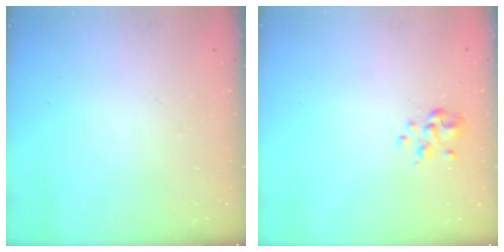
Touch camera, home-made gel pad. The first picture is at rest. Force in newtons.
{"total": 2.9, "press": 2.8, "slide": 0.9}